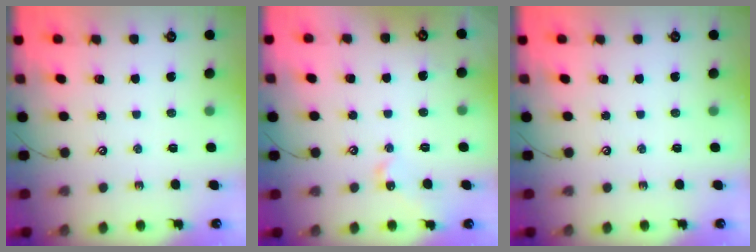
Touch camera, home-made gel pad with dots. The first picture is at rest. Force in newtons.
{"total": 3.8, "press": 3.7, "slide": 0.8}
{"total": 0.0}